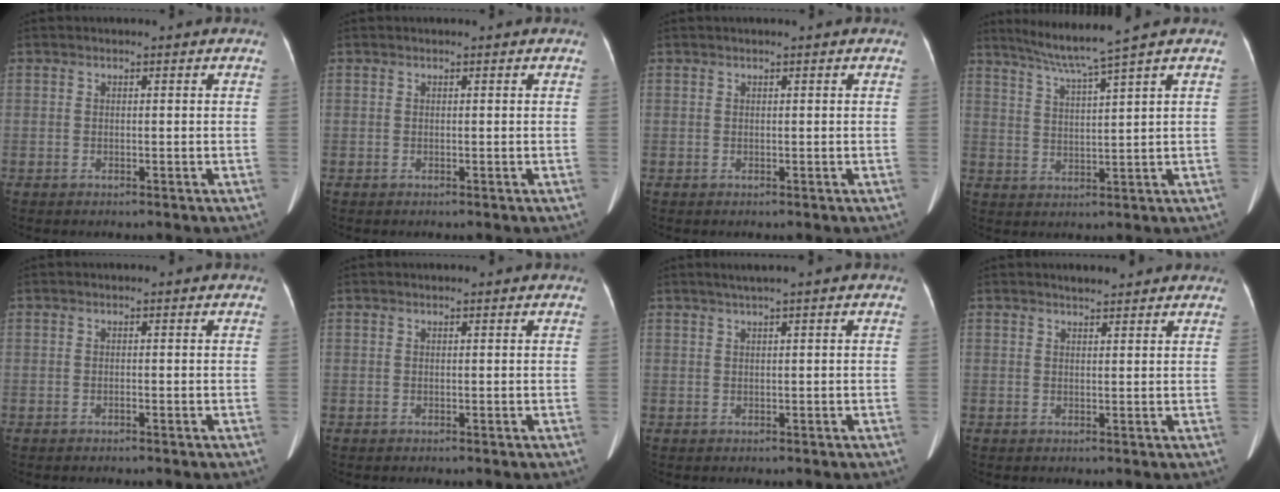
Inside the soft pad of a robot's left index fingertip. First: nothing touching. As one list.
[{"total": 0.0}, {"total": 0.0}, {"total": 6.4, "force": [5.0, -2.2, 3.3], "torque": [-0.063, -0.008, 0.098]}, {"total": 0.0}, {"total": 1.0, "force": [0.9, 0.2, 0.4], "torque": [-0.008, 0.015, 0.012]}, {"total": 1.8, "force": [1.1, -0.4, 1.3], "torque": [-0.030, 0.006, 0.026]}, {"total": 3.7, "force": [3.4, 0.8, 1.3], "torque": [-0.020, 0.017, 0.042]}]